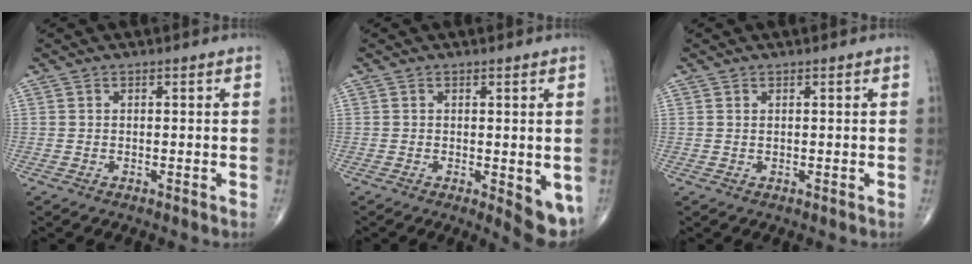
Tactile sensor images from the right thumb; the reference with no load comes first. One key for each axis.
{"total": 6.1, "fx": -1.2, "fy": 2.2, "fz": 5.6, "tx": -0.058, "ty": -0.014, "tz": -0.012}
{"total": 0.0}